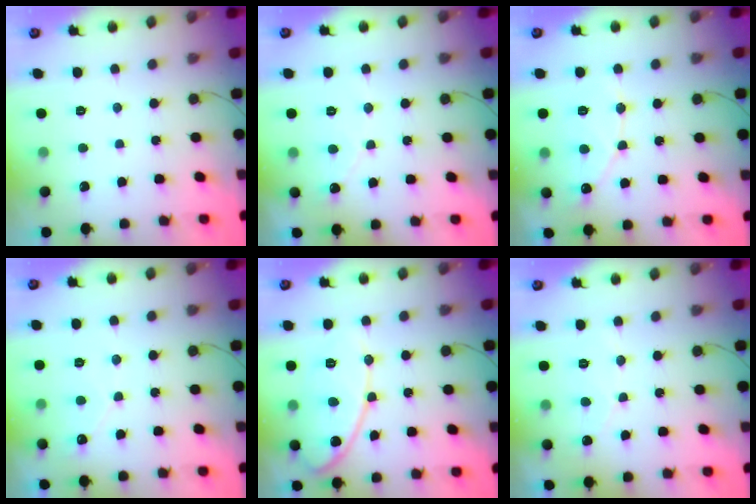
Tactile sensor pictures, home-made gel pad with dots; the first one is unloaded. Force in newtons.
{"total": 4.5, "press": 4.5, "slide": 0.2}
{"total": 9.5, "press": 9.5, "slide": 0.7}
{"total": 3.1, "press": 3.1, "slide": 0.1}
{"total": 12.8, "press": 12.8, "slide": 0.9}
{"total": 4.4, "press": 4.3, "slide": 0.4}